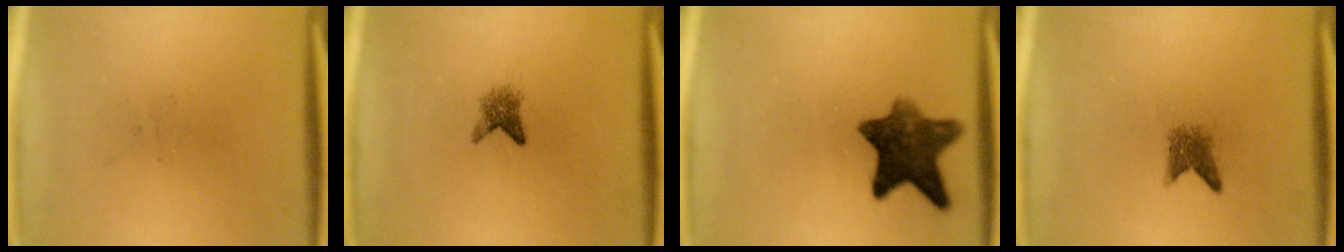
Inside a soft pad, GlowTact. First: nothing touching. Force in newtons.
{"total": 2.1}
{"total": 9.9}
{"total": 2.3}